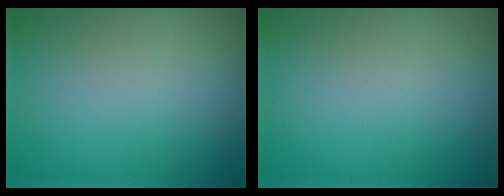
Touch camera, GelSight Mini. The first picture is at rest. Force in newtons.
{"total": 0.0}